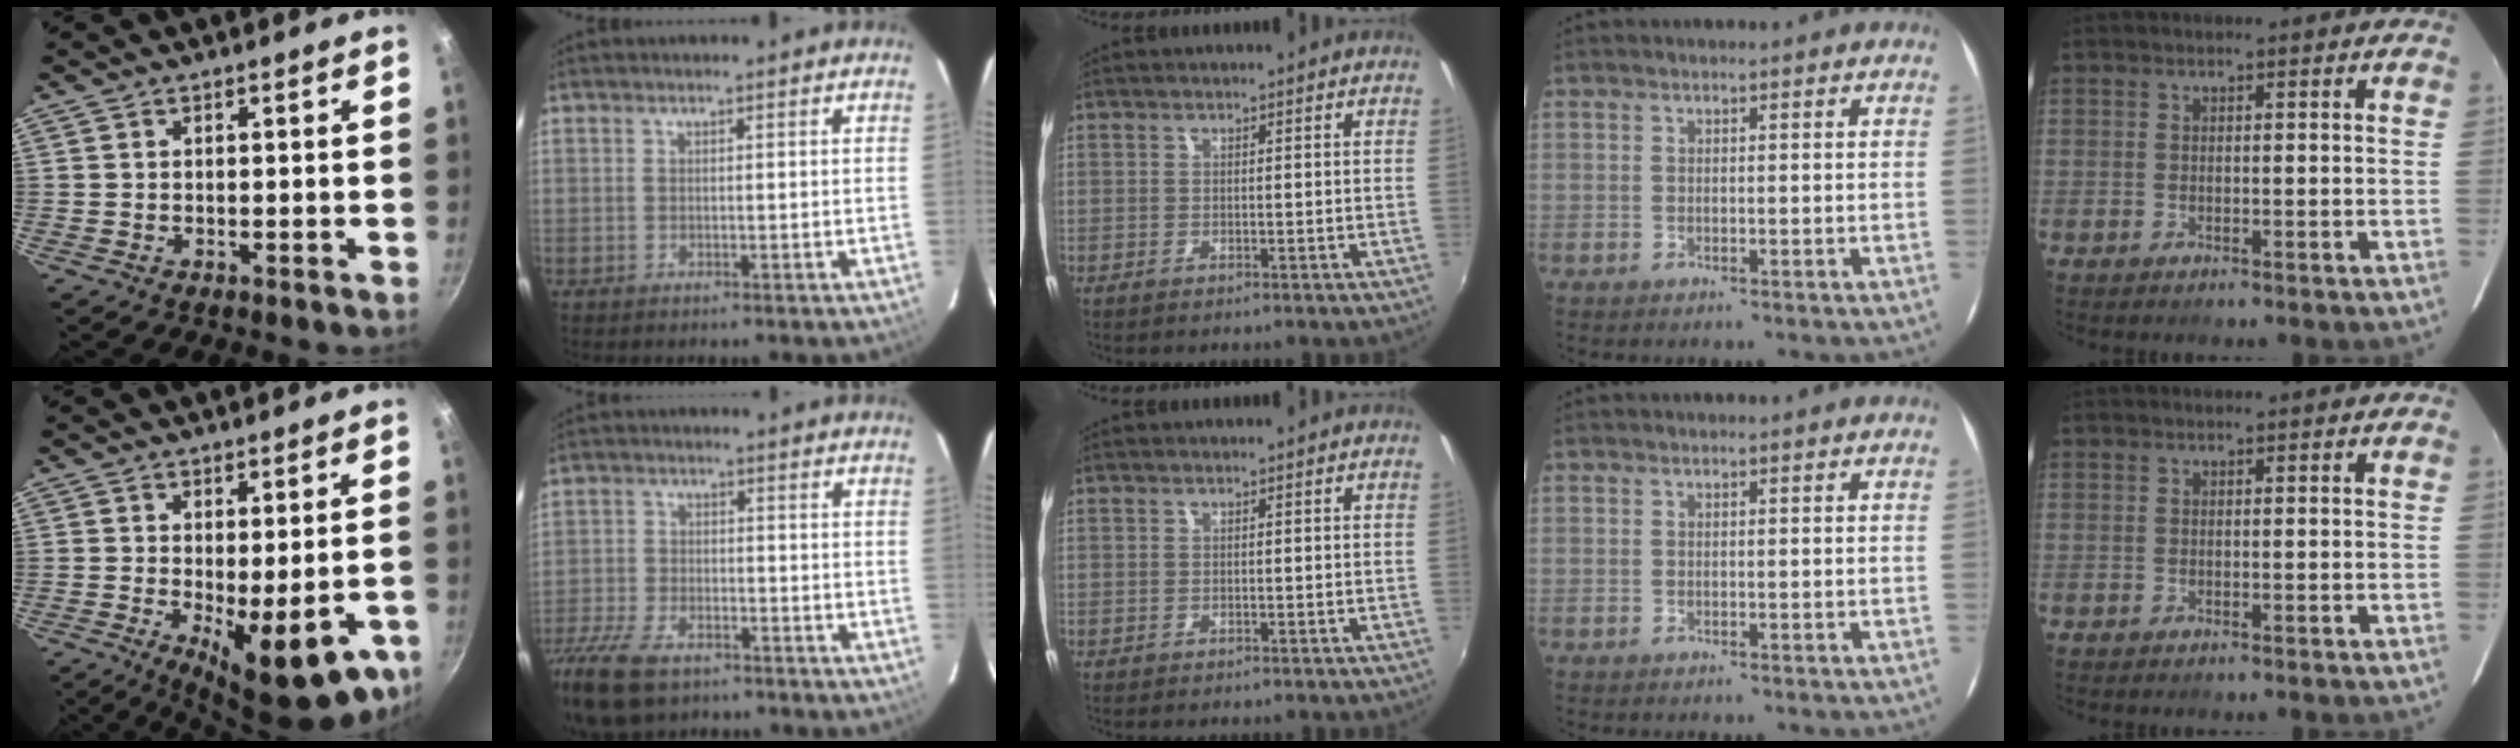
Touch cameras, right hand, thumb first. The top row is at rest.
{"thumb": {"total": 15.8, "force": [-4.8, 5.3, 14.0], "torque": [-0.172, -0.022, -0.051]}, "index": {"total": 15.0, "force": [-10.5, 7.4, 7.8], "torque": [-0.203, -0.029, -0.198]}}